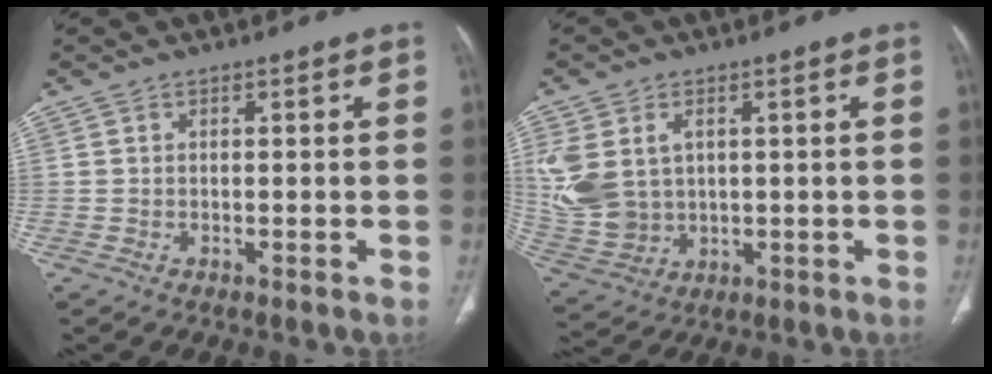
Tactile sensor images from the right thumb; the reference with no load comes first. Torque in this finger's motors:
{"motor_torque": [-0.39, 0.22, 0.74, 0.70, 0.27]}